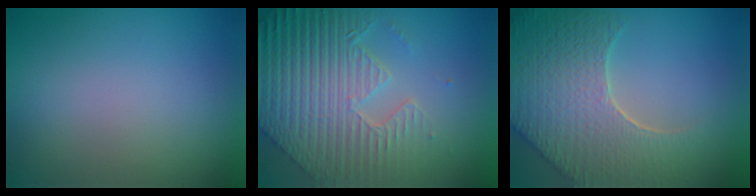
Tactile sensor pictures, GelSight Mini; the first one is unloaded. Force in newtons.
{"total": 9.0, "press": 6.5, "slide": 6.3}
{"total": 9.0, "press": 6.4, "slide": 6.3}